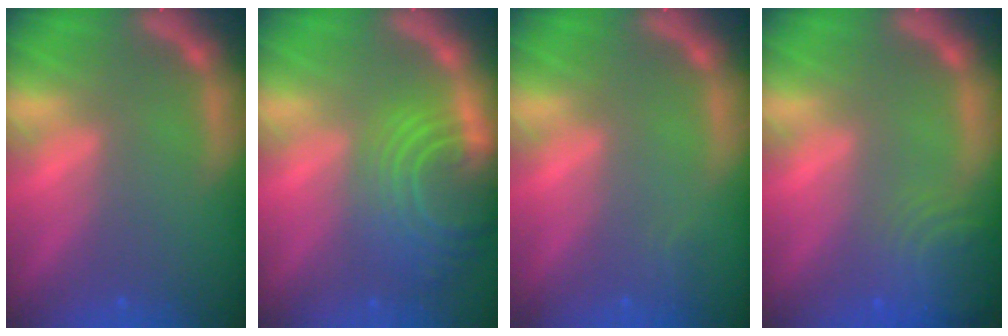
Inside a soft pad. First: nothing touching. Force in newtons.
{"total": 9.5}
{"total": 0.9}
{"total": 6.1}